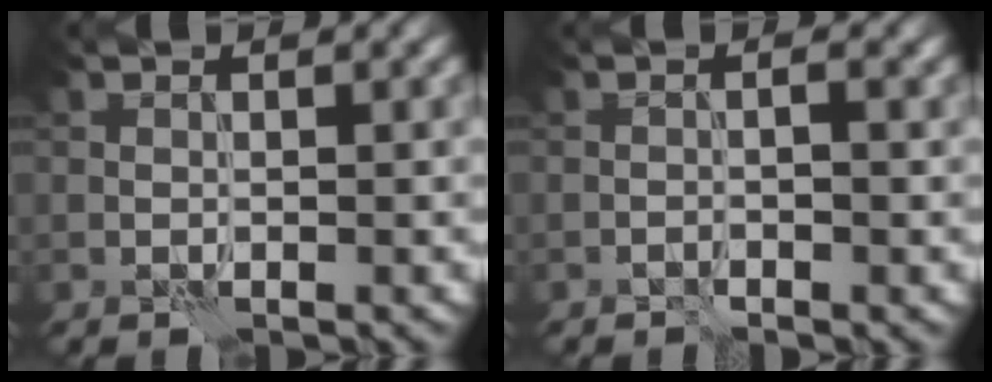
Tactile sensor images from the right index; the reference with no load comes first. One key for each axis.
{"total": 1.1, "fx": -0.6, "fy": 0.1, "fz": 0.9, "tx": -0.014, "ty": 0.003, "tz": -0.013}